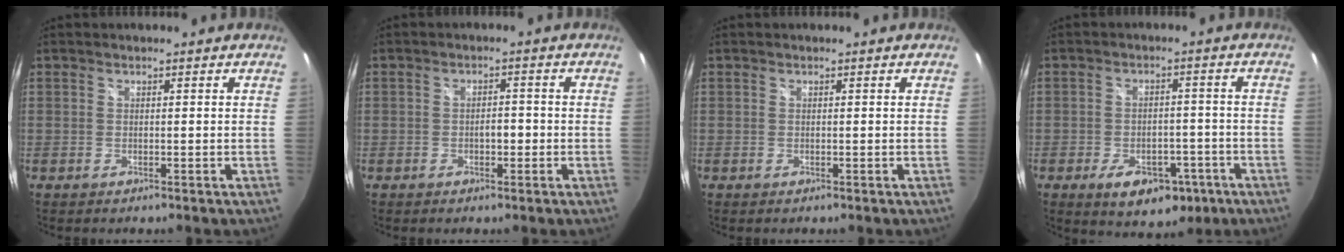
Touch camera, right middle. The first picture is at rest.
{"total": 1.5, "force": [-0.2, 1.2, 0.9], "torque": [-0.013, 0.009, -0.004]}
{"total": 0.0}
{"total": 10.0, "force": [-5.1, 6.0, 6.1], "torque": [-0.110, 0.001, -0.063]}